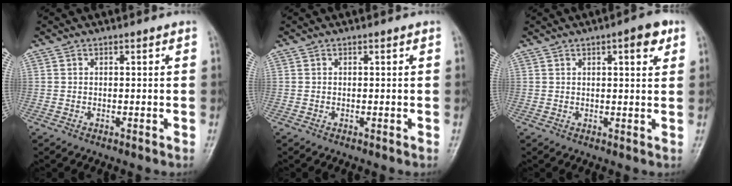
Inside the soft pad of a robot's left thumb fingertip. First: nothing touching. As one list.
[{"total": 0.0}, {"total": 4.9, "force": [2.3, 1.5, 4.0], "torque": [-0.044, -0.005, 0.027]}]